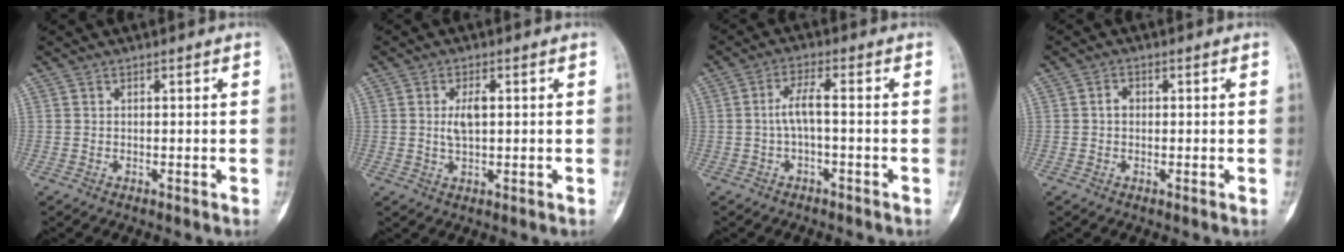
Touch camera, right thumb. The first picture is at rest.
{"total": 3.7, "force": [0.6, 1.6, 3.3], "torque": [-0.059, -0.002, 0.011]}
{"total": 6.8, "force": [-1.3, 2.1, 6.3], "torque": [-0.127, 0.040, -0.029]}
{"total": 1.7, "force": [0.0, 1.3, 1.0], "torque": [-0.013, 0.007, -0.002]}